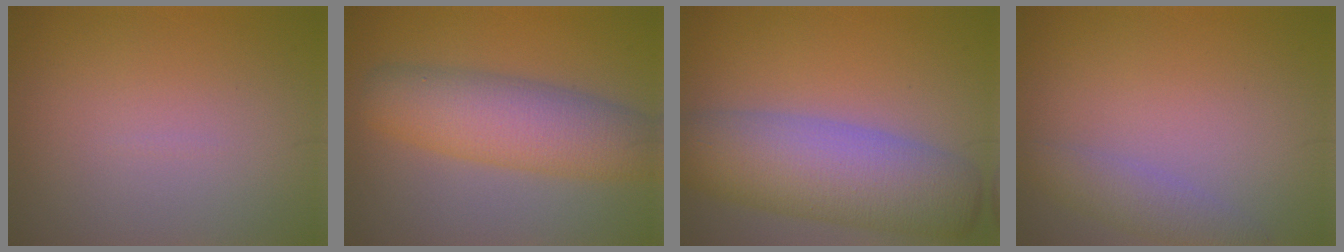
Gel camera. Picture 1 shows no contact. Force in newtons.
{"total": 6.7, "press": 6.7, "slide": 0.1}
{"total": 9.7, "press": 9.7, "slide": 0.4}
{"total": 2.4, "press": 2.4, "slide": 0.2}